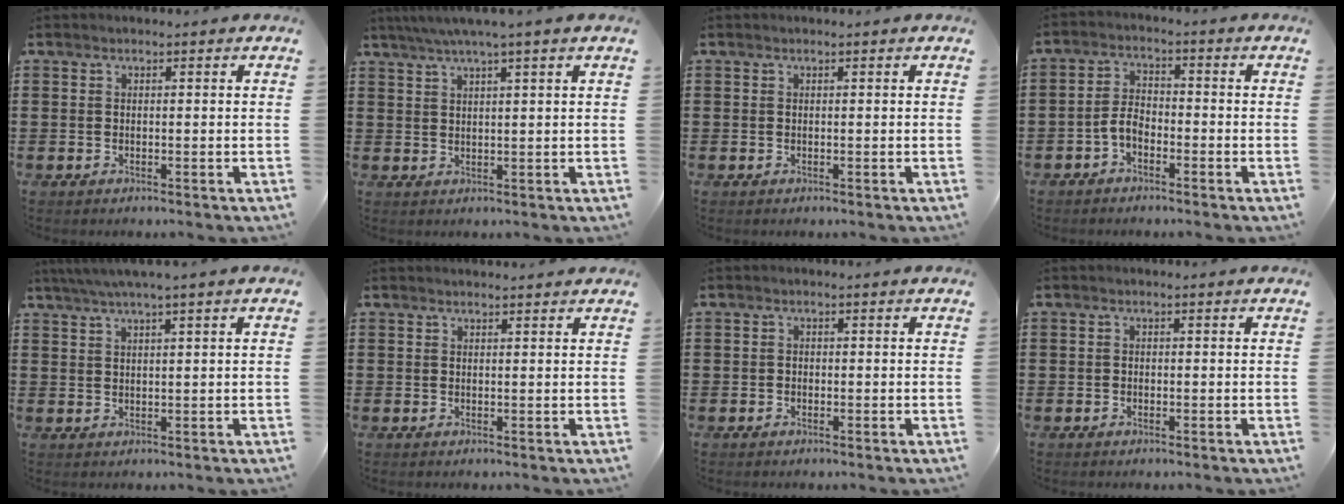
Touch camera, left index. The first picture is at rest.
{"total": 2.9, "force": [2.0, -0.5, 2.0], "torque": [-0.043, 0.002, 0.034]}
{"total": 0.0}
{"total": 3.6, "force": [-2.1, 1.8, 2.4], "torque": [-0.059, 0.005, -0.046]}
{"total": 2.3, "force": [1.4, -0.3, 1.8], "torque": [-0.035, 0.002, 0.025]}
{"total": 0.9, "force": [0.9, -0.1, 0.2], "torque": [-0.005, -0.002, 0.018]}
{"total": 0.7, "force": [-0.4, 0.6, 0.2], "torque": [-0.007, 0.001, -0.008]}
{"total": 0.6, "force": [-0.4, 0.4, 0.1], "torque": [-0.004, 0.001, -0.008]}